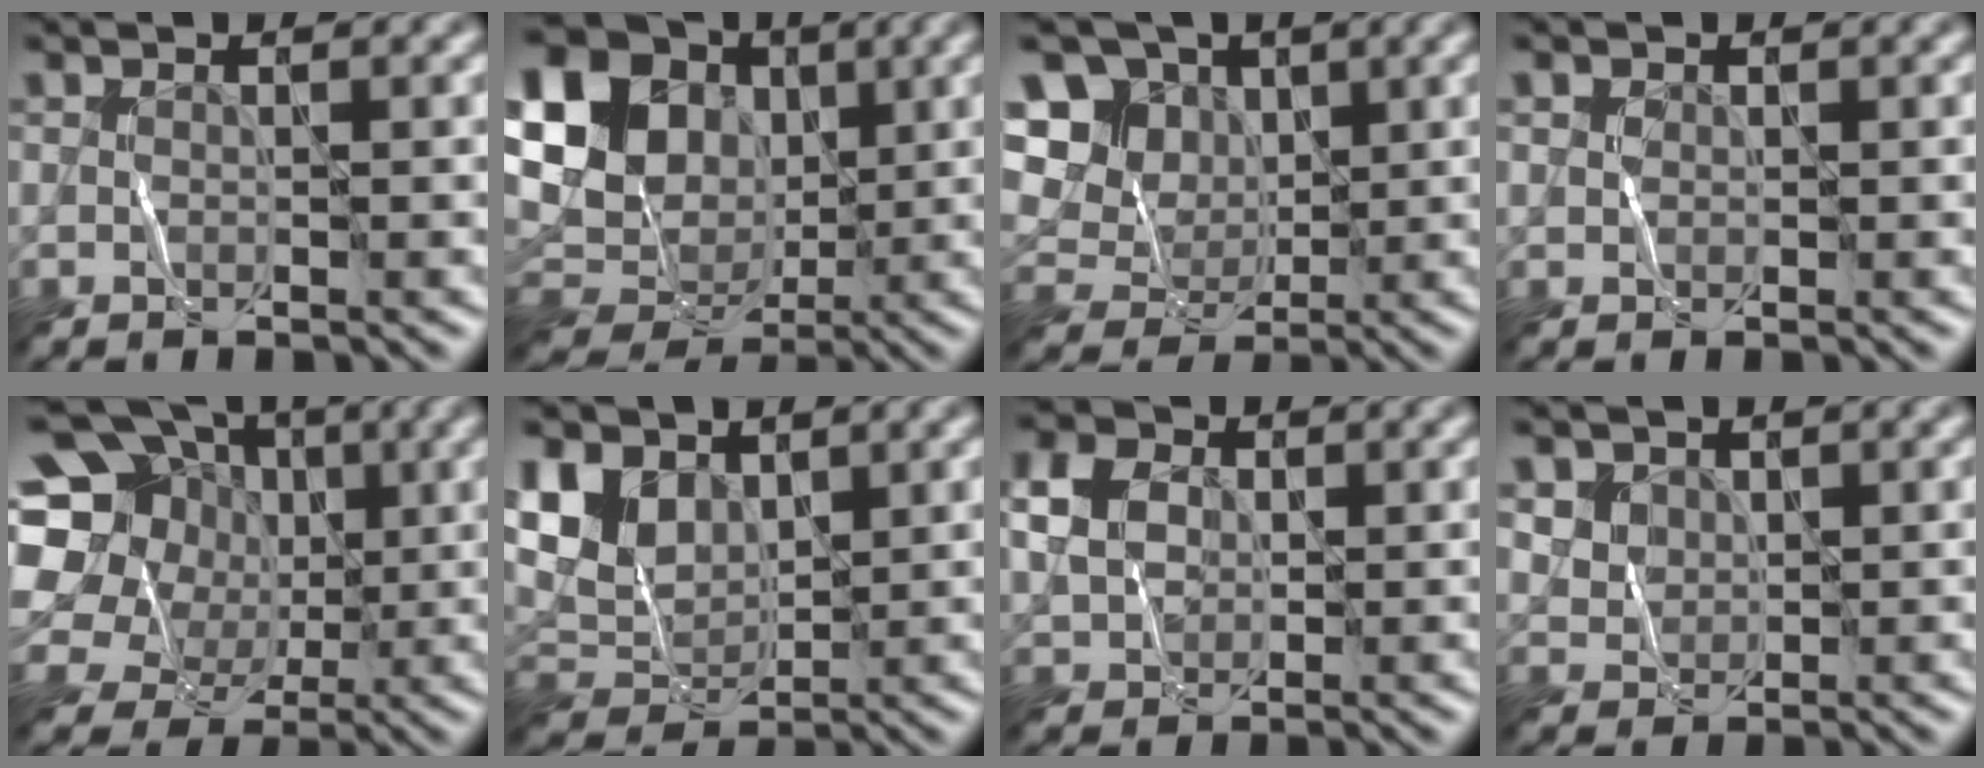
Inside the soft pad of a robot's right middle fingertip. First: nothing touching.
{"total": 19.5, "force": [3.6, 16.4, 9.9], "torque": [-0.230, 0.033, 0.029]}
{"total": 9.7, "force": [3.3, 8.1, 4.2], "torque": [-0.102, 0.022, 0.051]}
{"total": 0.7, "force": [0.2, 0.6, 0.2], "torque": [-0.002, 0.001, 0.004]}
{"total": 17.1, "force": [1.8, 15.4, 7.0], "torque": [-0.164, 0.033, 0.005]}
{"total": 5.2, "force": [2.0, 3.8, 2.9], "torque": [-0.065, -0.003, 0.037]}
{"total": 4.2, "force": [0.7, 3.4, 2.4], "torque": [-0.068, 0.011, 0.007]}
{"total": 3.5, "force": [1.8, 2.8, 1.3], "torque": [-0.047, 0.000, 0.045]}